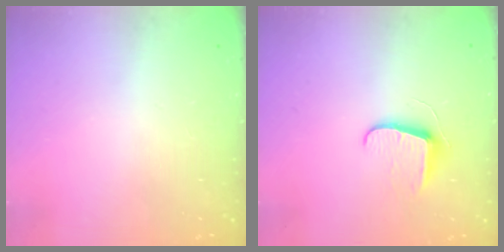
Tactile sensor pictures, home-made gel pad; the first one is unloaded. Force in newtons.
{"total": 7.3, "press": 7.3, "slide": 0.4}